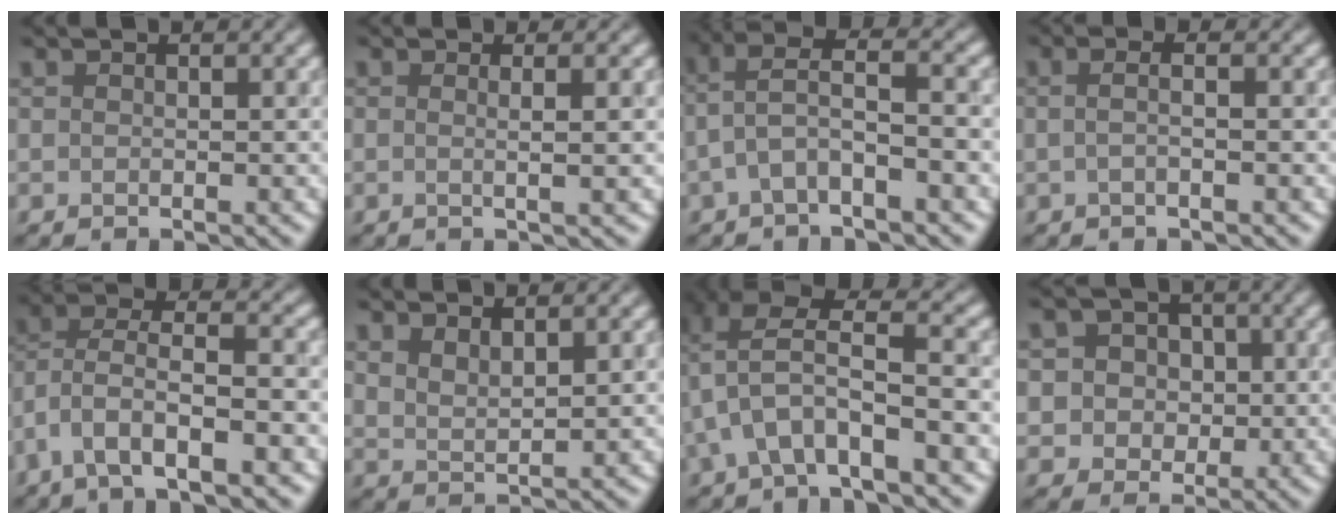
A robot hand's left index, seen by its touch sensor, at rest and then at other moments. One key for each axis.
{"total": 2.6, "fx": 0.5, "fy": 1.0, "fz": 2.4, "tx": -0.017, "ty": 0.006, "tz": -0.019}
{"total": 3.0, "fx": -1.0, "fy": 0.6, "fz": 2.8, "tx": -0.065, "ty": 0.021, "tz": -0.022}
{"total": 1.7, "fx": 0.0, "fy": 0.8, "fz": 1.4, "tx": -0.014, "ty": -0.004, "tz": -0.021}
{"total": 6.9, "fx": -3.2, "fy": 2.3, "fz": 5.6, "tx": -0.111, "ty": 0.003, "tz": -0.060}
{"total": 2.0, "fx": 1.7, "fy": 0.4, "fz": 1.0, "tx": -0.018, "ty": -0.003, "tz": 0.040}
{"total": 6.2, "fx": -1.4, "fy": 2.5, "fz": 5.5, "tx": -0.118, "ty": 0.016, "tz": -0.027}
{"total": 4.4, "fx": 0.8, "fy": 4.0, "fz": 1.5, "tx": -0.019, "ty": 0.011, "tz": 0.007}